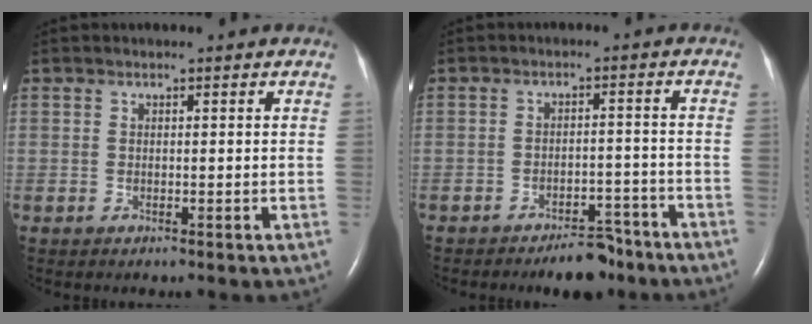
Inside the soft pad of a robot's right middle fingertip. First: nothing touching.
{"total": 6.1, "force": [-5.0, 2.2, 2.6], "torque": [-0.030, 0.006, -0.075]}